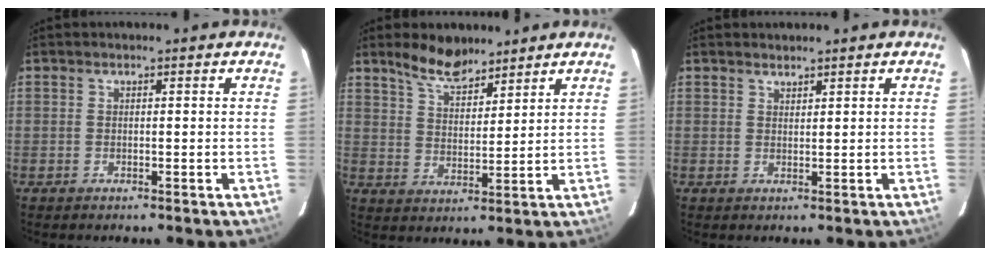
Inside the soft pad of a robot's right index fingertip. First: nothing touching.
{"total": 7.4, "force": [6.1, 2.6, 3.2], "torque": [-0.056, 0.002, 0.114]}
{"total": 1.1, "force": [1.1, 0.3, 0.1], "torque": [-0.004, 0.001, 0.021]}